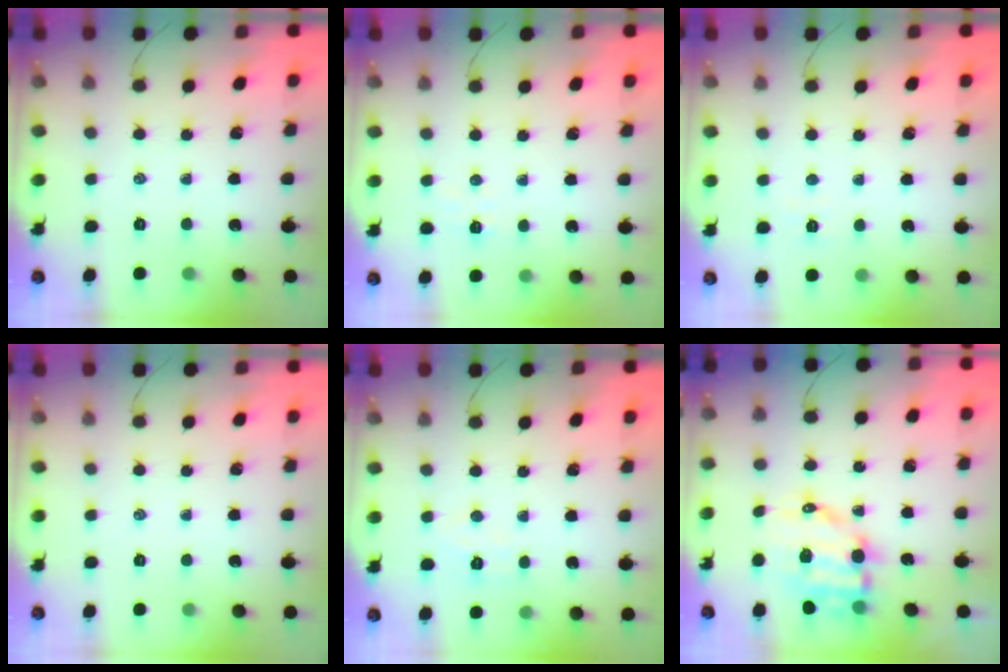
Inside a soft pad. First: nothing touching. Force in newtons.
{"total": 4.2, "press": 4.1, "slide": 0.8}
{"total": 2.8, "press": 2.7, "slide": 0.8}
{"total": 0.0}
{"total": 5.0, "press": 4.9, "slide": 1.1}
{"total": 11.8, "press": 11.6, "slide": 2.2}